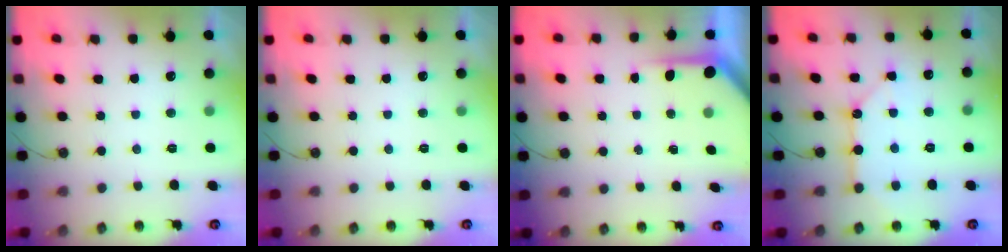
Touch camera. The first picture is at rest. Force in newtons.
{"total": 0.0}
{"total": 3.5, "press": 3.5, "slide": 0.4}
{"total": 11.7, "press": 11.6, "slide": 1.3}